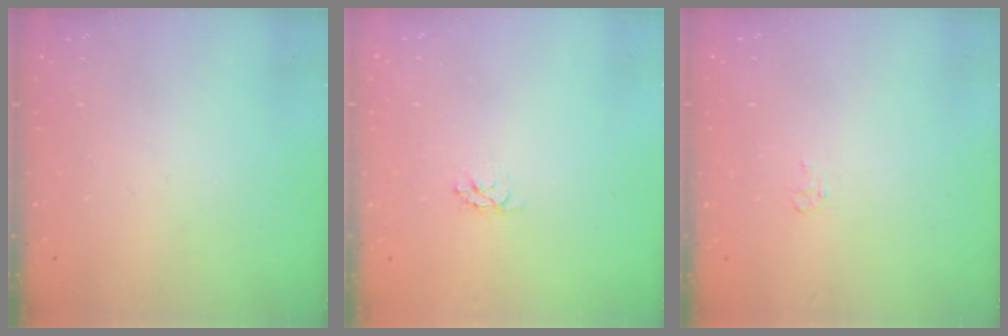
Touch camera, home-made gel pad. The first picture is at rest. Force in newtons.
{"total": 2.9, "press": 2.9, "slide": 0.3}
{"total": 4.1, "press": 4.1, "slide": 0.4}